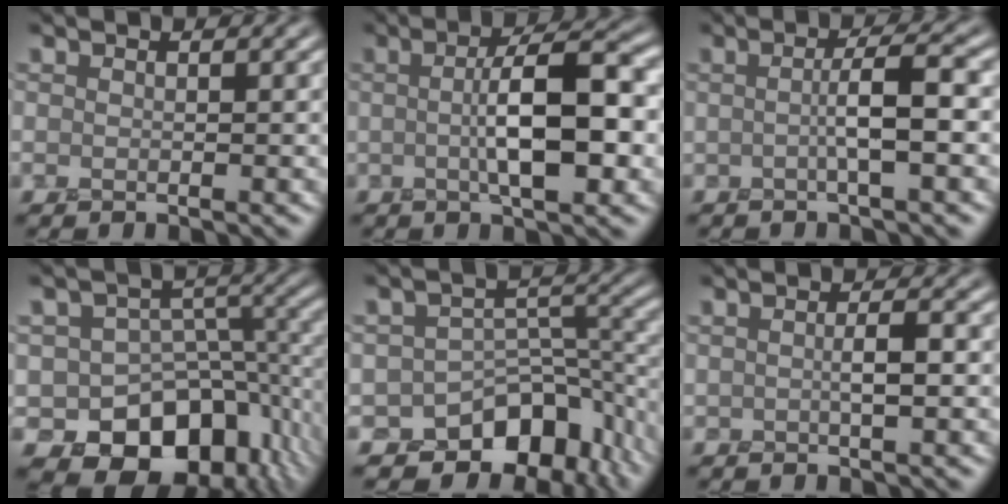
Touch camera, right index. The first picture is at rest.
{"total": 7.0, "force": [-0.1, 2.0, 6.7], "torque": [-0.108, 0.005, -0.004]}
{"total": 3.5, "force": [-0.2, 0.4, 3.5], "torque": [-0.061, 0.008, -0.008]}
{"total": 12.3, "force": [-6.0, 8.5, 6.6], "torque": [-0.090, -0.014, -0.079]}
{"total": 9.7, "force": [-6.6, 5.7, 4.2], "torque": [-0.047, -0.004, -0.100]}
{"total": 1.8, "force": [-0.1, 0.3, 1.8], "torque": [-0.032, 0.003, -0.002]}